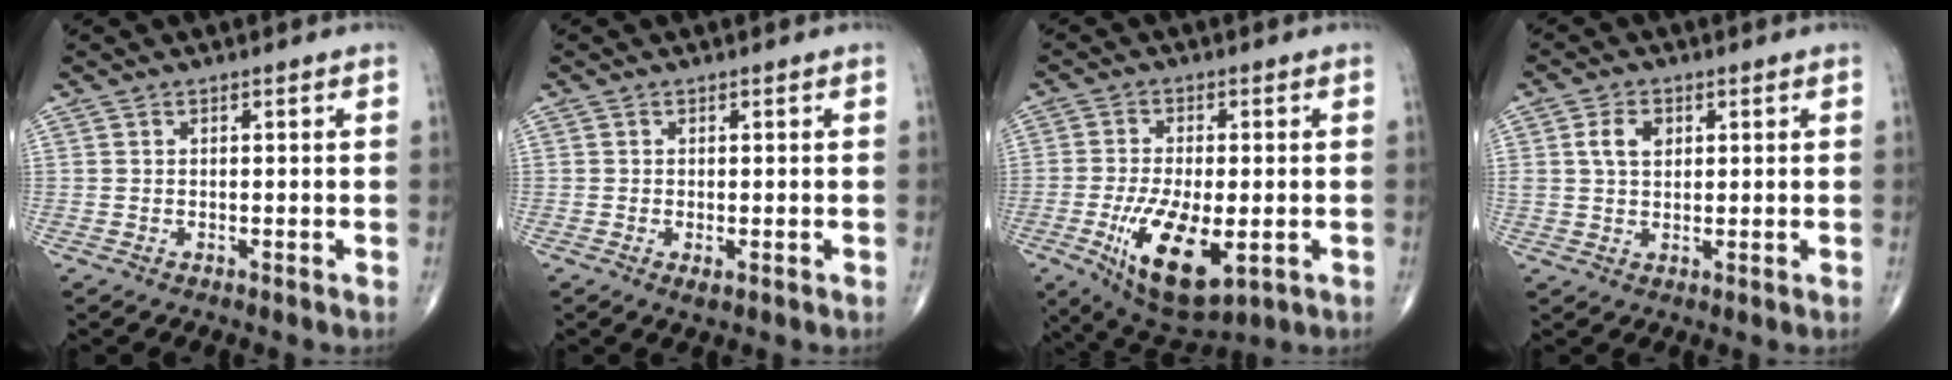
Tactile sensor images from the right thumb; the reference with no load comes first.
{"total": 1.4, "force": [-0.4, 0.7, 1.1], "torque": [-0.022, -0.004, -0.006]}
{"total": 14.6, "force": [-4.3, 6.4, 12.4], "torque": [-0.218, -0.013, -0.056]}
{"total": 5.2, "force": [1.8, 3.3, 3.5], "torque": [-0.059, -0.003, 0.035]}